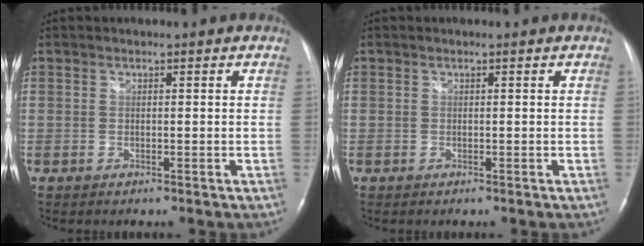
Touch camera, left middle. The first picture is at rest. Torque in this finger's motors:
{"motor_torque": [-0.02, 0.02, 0.02, 0.00]}